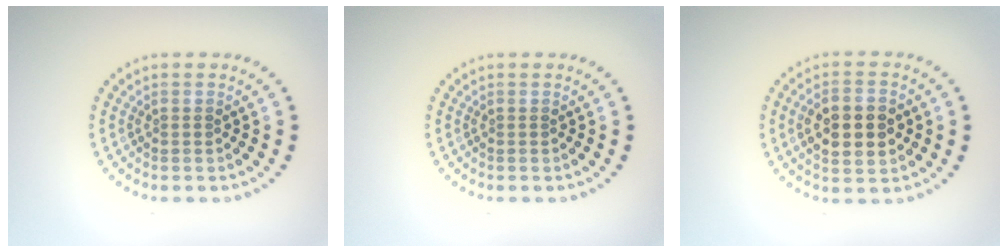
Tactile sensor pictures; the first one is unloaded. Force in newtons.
{"total": 0.0}
{"total": 5.1, "press": 5.1, "slide": 0.3}